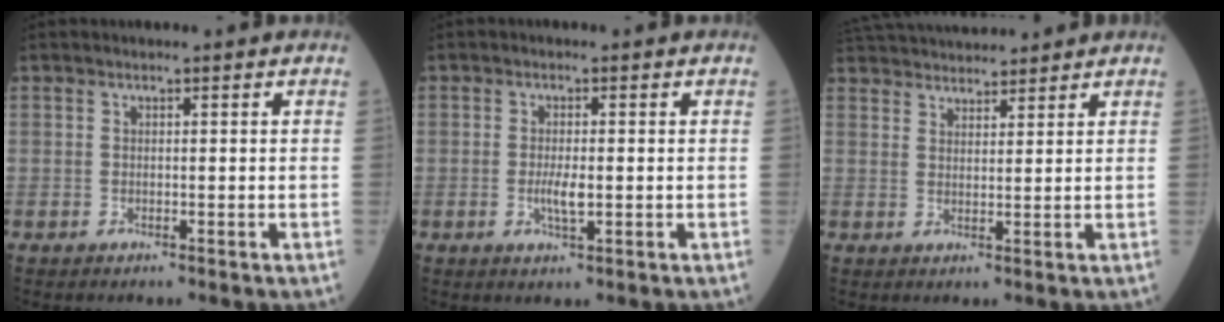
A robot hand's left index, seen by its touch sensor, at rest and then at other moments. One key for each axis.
{"total": 2.8, "fx": -0.3, "fy": 0.6, "fz": 2.7, "tx": -0.059, "ty": -0.003, "tz": -0.005}
{"total": 12.7, "fx": 11.9, "fy": 2.7, "fz": 3.7, "tx": -0.069, "ty": 0.042, "tz": 0.194}